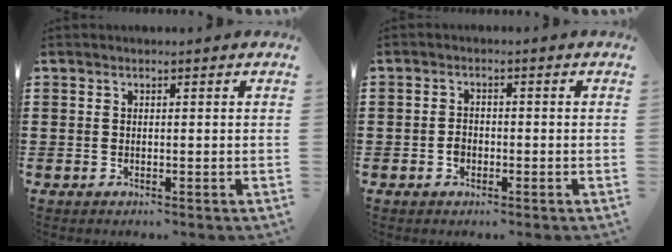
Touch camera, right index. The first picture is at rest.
{"total": 1.6, "force": [-0.7, 1.2, 0.9], "torque": [-0.019, 0.000, -0.015]}